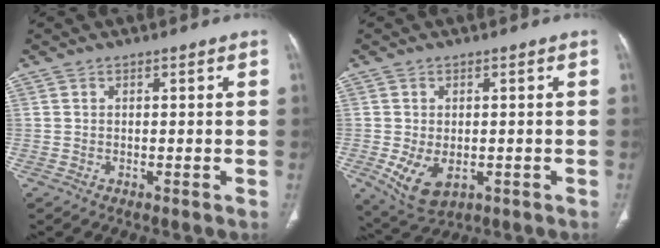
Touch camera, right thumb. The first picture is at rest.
{"total": 7.2, "force": [-1.8, 4.4, 5.4], "torque": [-0.098, -0.008, -0.014]}